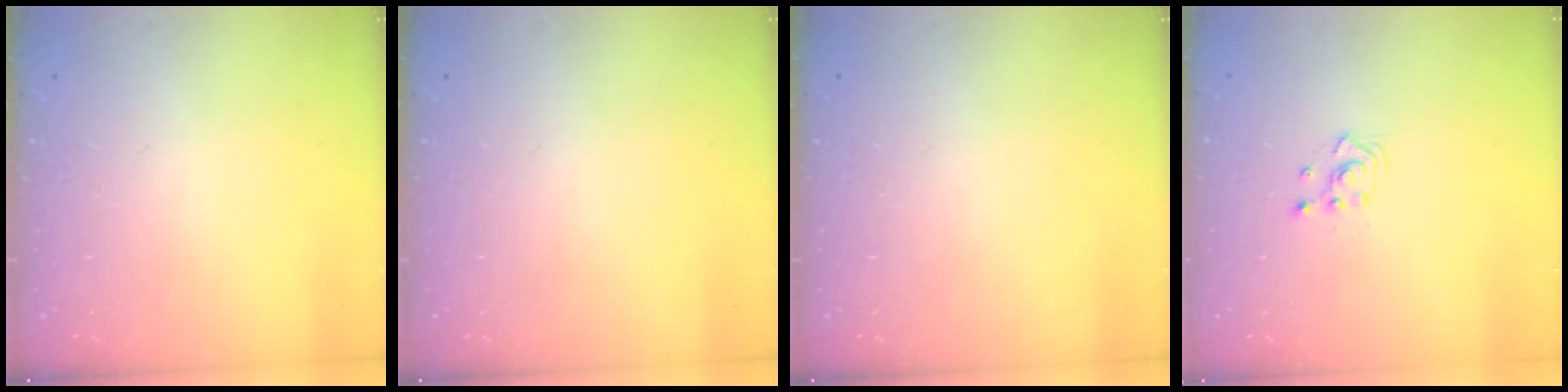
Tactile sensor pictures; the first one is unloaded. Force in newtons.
{"total": 0.0}
{"total": 0.0}
{"total": 2.5, "press": 2.5, "slide": 0.3}